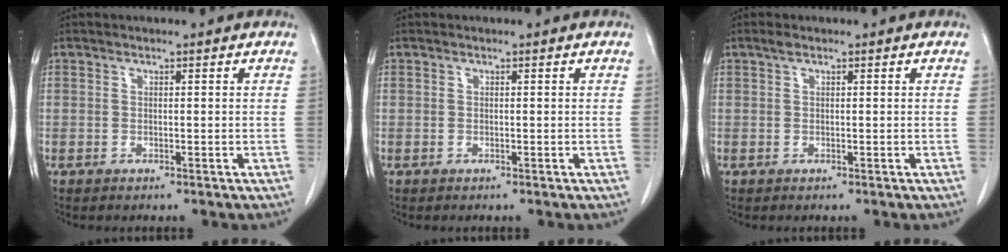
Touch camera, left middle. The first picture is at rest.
{"total": 0.0}
{"total": 0.7, "force": [0.5, 0.2, 0.5], "torque": [-0.014, 0.009, 0.008]}